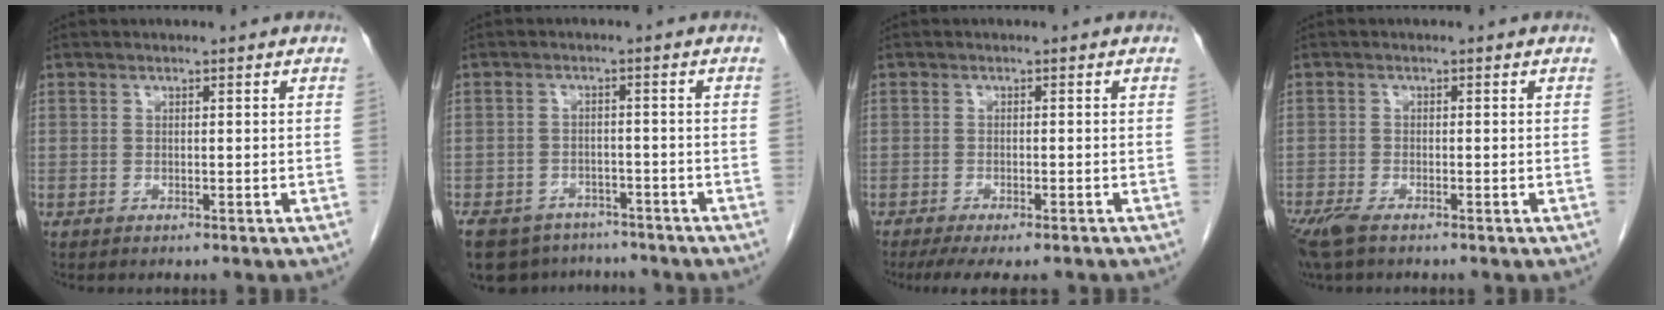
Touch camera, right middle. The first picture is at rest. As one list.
[{"total": 13.3, "force": [-10.5, 7.0, 4.0], "torque": [-0.098, -0.004, -0.136]}, {"total": 8.2, "force": [-6.7, 1.7, 4.4], "torque": [-0.057, -0.012, -0.098]}, {"total": 4.2, "force": [-3.1, 1.0, 2.7], "torque": [-0.060, -0.014, -0.058]}]